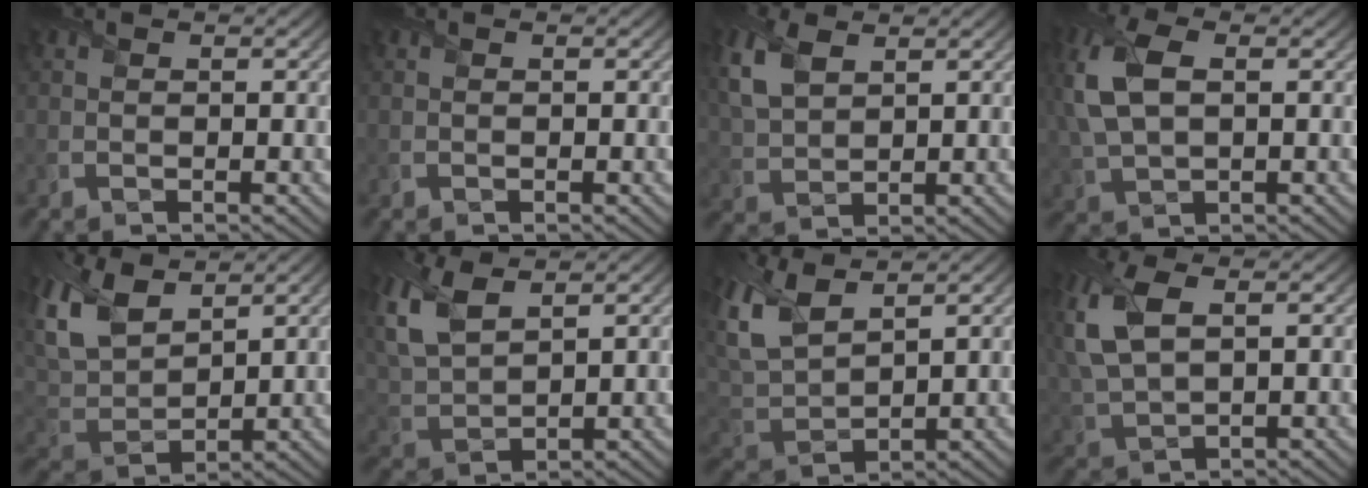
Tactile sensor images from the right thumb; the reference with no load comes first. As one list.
[{"total": 0.0}, {"total": 6.9, "force": [3.2, 3.8, 4.8], "torque": [-0.142, 0.014, 0.066]}, {"total": 9.2, "force": [1.7, 5.3, 7.3], "torque": [-0.219, 0.009, 0.030]}, {"total": 10.7, "force": [6.3, 5.5, 6.7], "torque": [-0.194, 0.023, 0.127]}, {"total": 8.9, "force": [4.7, 4.1, 6.3], "torque": [-0.179, 0.013, 0.098]}, {"total": 9.1, "force": [5.5, 4.1, 6.0], "torque": [-0.170, 0.015, 0.111]}, {"total": 9.4, "force": [2.5, 4.9, 7.6], "torque": [-0.227, 0.011, 0.048]}]